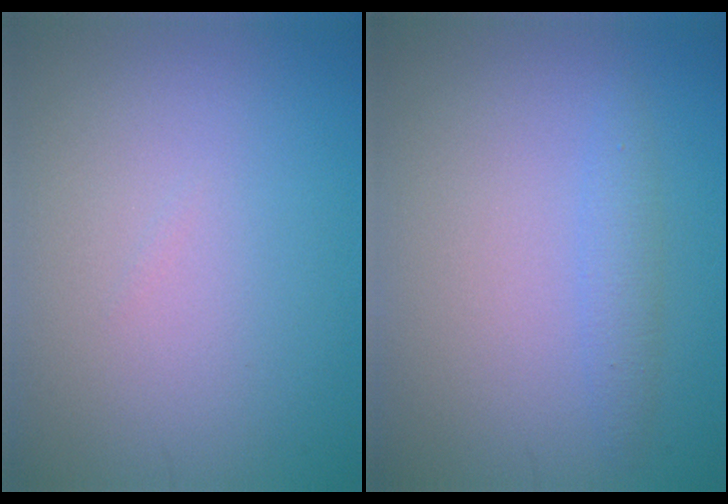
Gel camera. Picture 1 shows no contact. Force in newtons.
{"total": 1.6, "press": 1.6, "slide": 0.1}